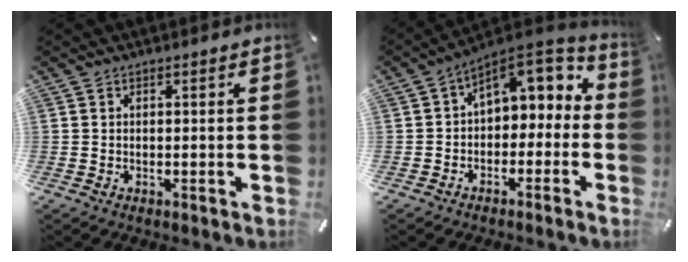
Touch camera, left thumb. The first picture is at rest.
{"total": 8.6, "force": [3.0, 5.9, 5.4], "torque": [-0.079, -0.021, 0.056]}